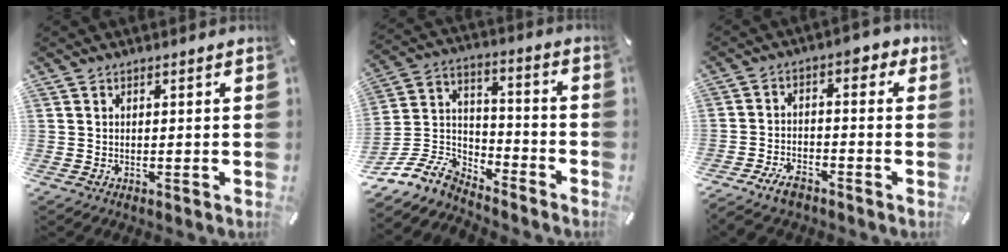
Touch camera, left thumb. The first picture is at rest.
{"total": 11.6, "force": [-9.4, 5.6, 3.8], "torque": [-0.082, 0.038, -0.181]}
{"total": 7.6, "force": [-4.2, 4.8, 4.2], "torque": [-0.066, 0.026, -0.078]}